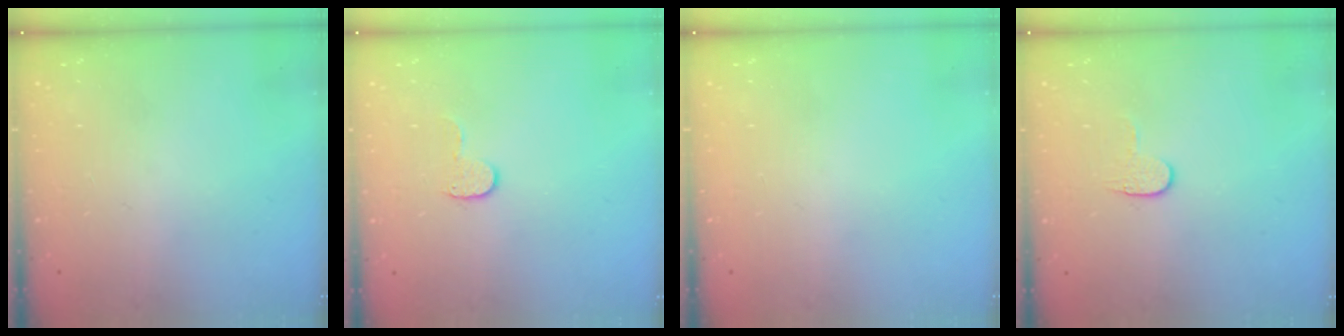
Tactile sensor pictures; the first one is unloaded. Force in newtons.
{"total": 4.6, "press": 4.6, "slide": 0.4}
{"total": 0.0}
{"total": 4.5, "press": 4.5, "slide": 0.4}